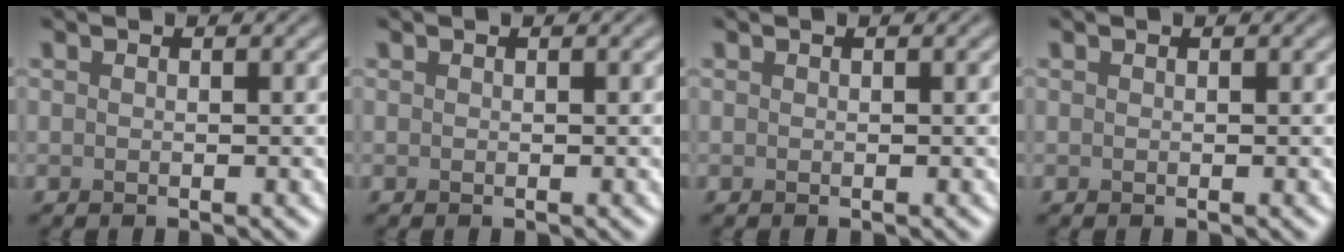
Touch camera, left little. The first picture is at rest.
{"total": 0.0}
{"total": 0.0}
{"total": 0.0}